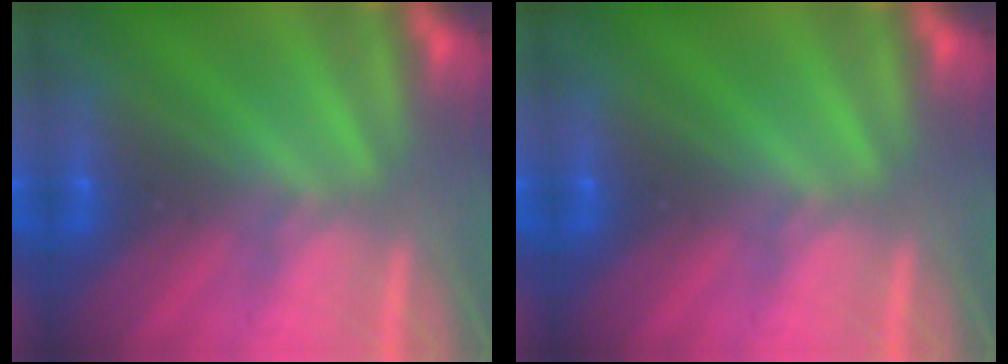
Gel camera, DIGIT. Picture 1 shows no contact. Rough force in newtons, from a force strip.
{"total": 0.0}